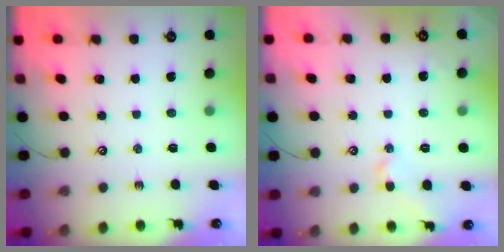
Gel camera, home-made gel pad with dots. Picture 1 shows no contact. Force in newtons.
{"total": 0.6, "press": 0.6, "slide": 0.1}